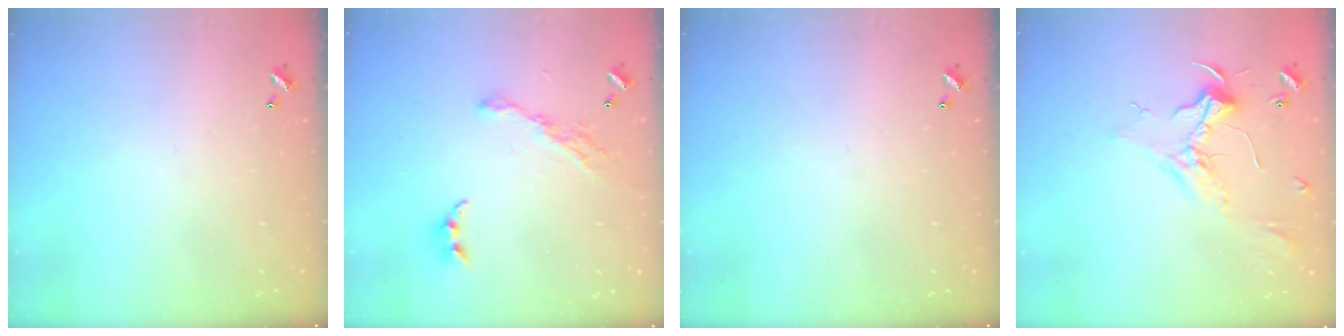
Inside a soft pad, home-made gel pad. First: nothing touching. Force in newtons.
{"total": 10.4, "press": 10.3, "slide": 1.2}
{"total": 0.0}
{"total": 2.4, "press": 2.3, "slide": 0.8}